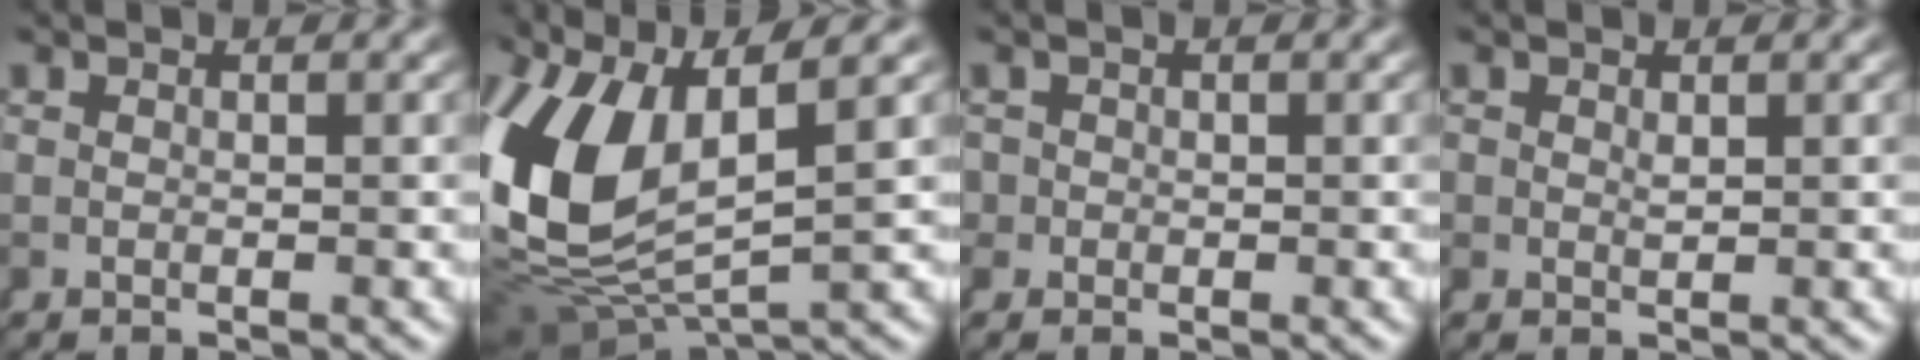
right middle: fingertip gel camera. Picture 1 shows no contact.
{"total": 11.5, "force": [0.3, 7.3, 8.9], "torque": [-0.199, -0.021, 0.026]}
{"total": 0.9, "force": [-0.3, 0.8, -0.3], "torque": [0.009, -0.005, -0.005]}
{"total": 1.0, "force": [0.5, 0.8, 0.4], "torque": [-0.010, -0.007, 0.015]}